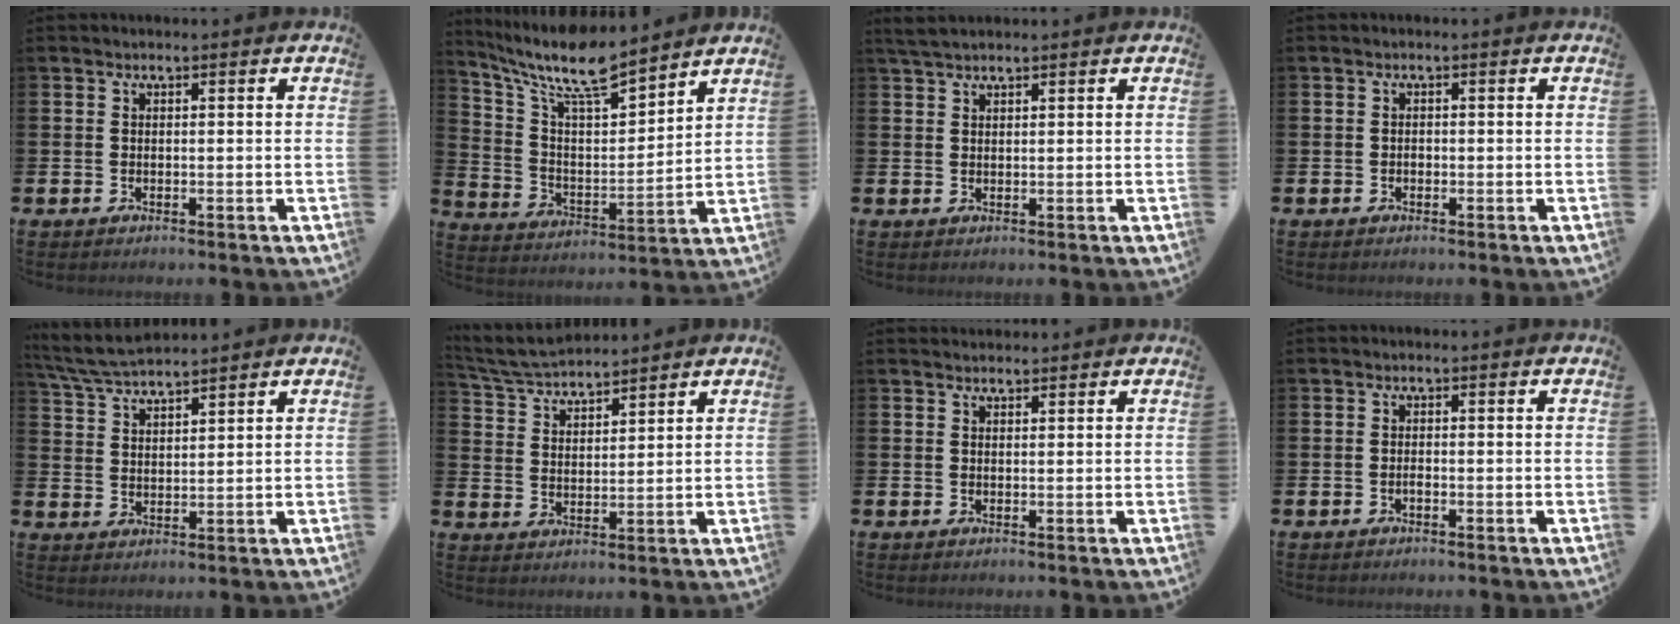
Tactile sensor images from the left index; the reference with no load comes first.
{"total": 10.2, "force": [8.8, 2.0, 4.7], "torque": [-0.131, -0.051, 0.154]}
{"total": 2.5, "force": [2.1, 0.7, 1.1], "torque": [-0.023, 0.002, 0.038]}
{"total": 0.6, "force": [-0.3, 0.5, 0.3], "torque": [-0.012, 0.006, -0.006]}
{"total": 5.3, "force": [5.1, 0.7, 1.4], "torque": [-0.051, -0.020, 0.093]}
{"total": 5.4, "force": [5.3, 0.7, 0.8], "torque": [-0.042, -0.024, 0.097]}
{"total": 1.1, "force": [1.1, 0.2, 0.1], "torque": [0.007, -0.001, 0.018]}
{"total": 0.7, "force": [-0.5, 0.2, 0.5], "torque": [-0.009, -0.003, -0.009]}